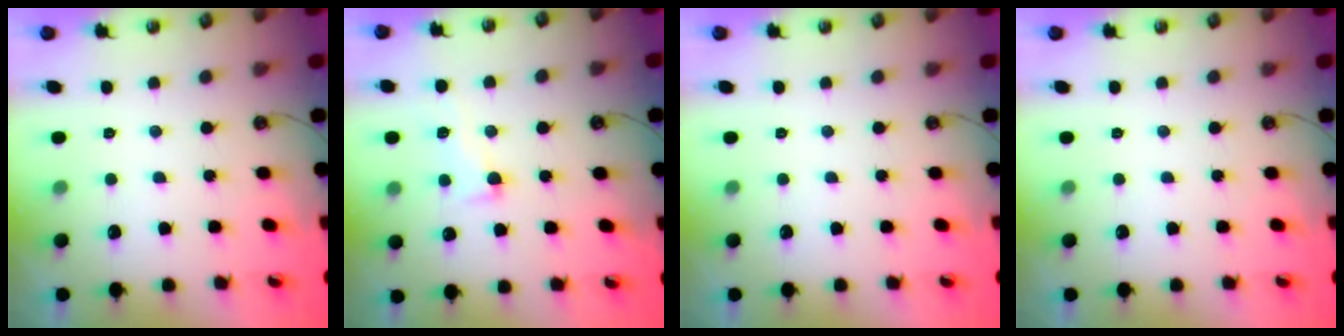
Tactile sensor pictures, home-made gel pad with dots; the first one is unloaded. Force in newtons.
{"total": 2.3, "press": 1.9, "slide": 1.2}
{"total": 0.0}
{"total": 0.0}